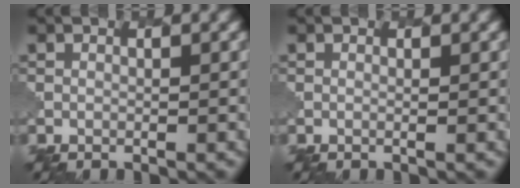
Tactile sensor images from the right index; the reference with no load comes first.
{"total": 0.5, "force": [0.3, 0.1, 0.4], "torque": [-0.006, -0.002, -0.001]}